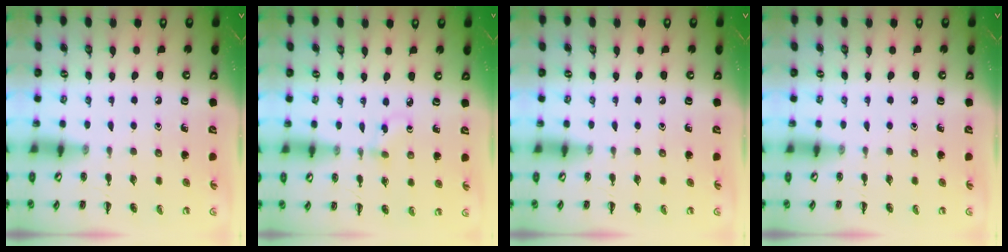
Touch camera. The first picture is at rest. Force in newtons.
{"total": 1.7, "press": 1.5, "slide": 0.8}
{"total": 0.0}
{"total": 0.0}